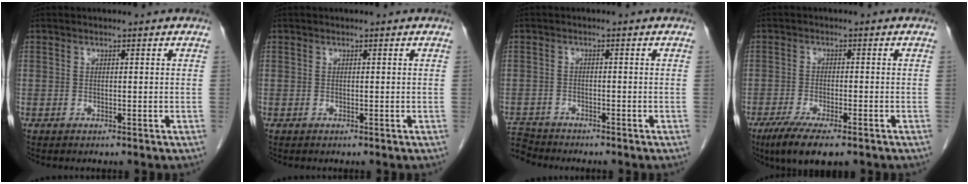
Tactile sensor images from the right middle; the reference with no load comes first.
{"total": 0.0}
{"total": 4.6, "force": [-4.5, 0.9, -0.3], "torque": [0.006, -0.007, -0.085]}
{"total": 8.2, "force": [-5.6, 1.7, 5.7], "torque": [-0.095, -0.018, -0.088]}